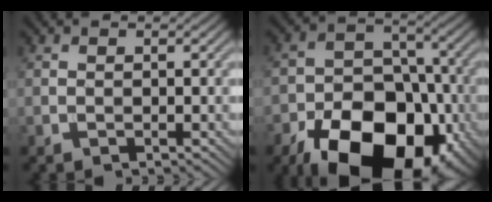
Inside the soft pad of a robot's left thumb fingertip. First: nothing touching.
{"total": 19.9, "force": [-10.2, 12.7, 11.5], "torque": [-0.169, -0.032, -0.157]}